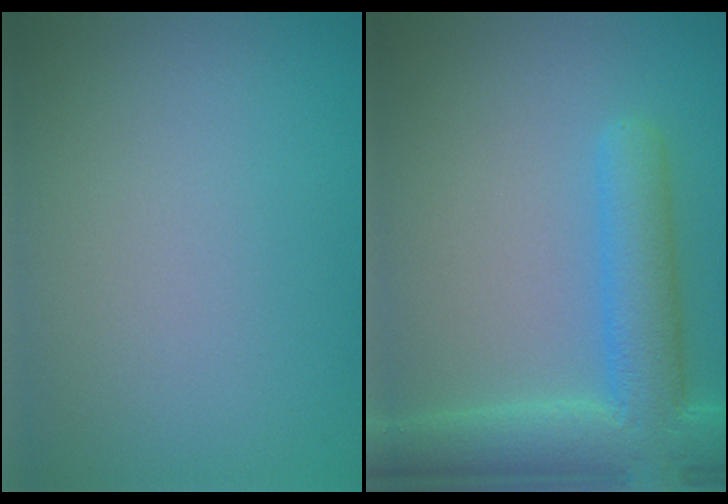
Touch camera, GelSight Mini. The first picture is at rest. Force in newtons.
{"total": 6.8, "press": 6.8, "slide": 0.5}